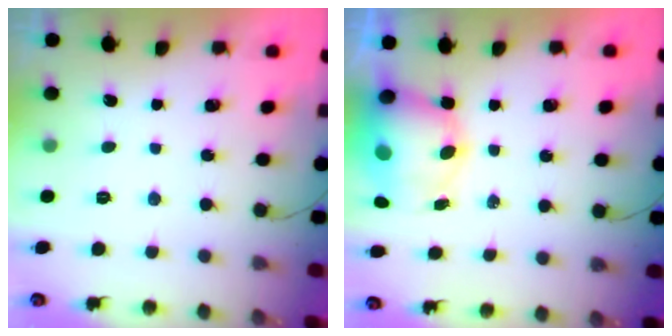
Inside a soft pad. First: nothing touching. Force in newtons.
{"total": 11.0, "press": 10.9, "slide": 0.9}